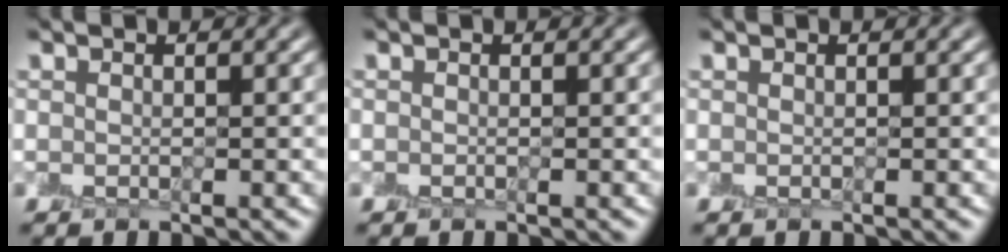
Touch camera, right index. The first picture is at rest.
{"total": 0.0}
{"total": 0.0}